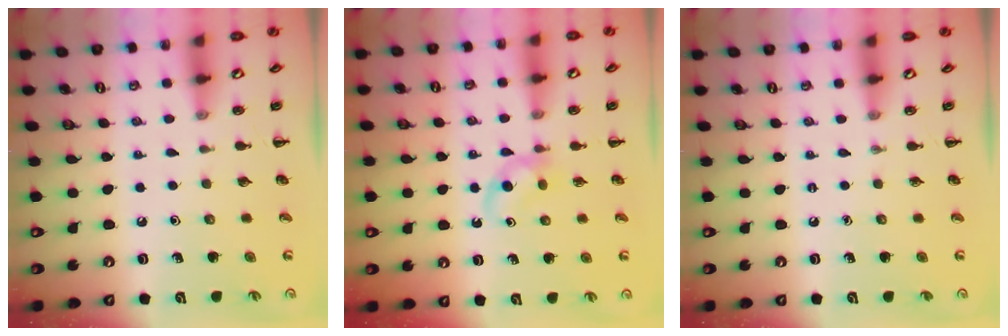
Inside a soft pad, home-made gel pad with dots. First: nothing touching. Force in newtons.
{"total": 3.4, "press": 3.2, "slide": 1.4}
{"total": 0.0}